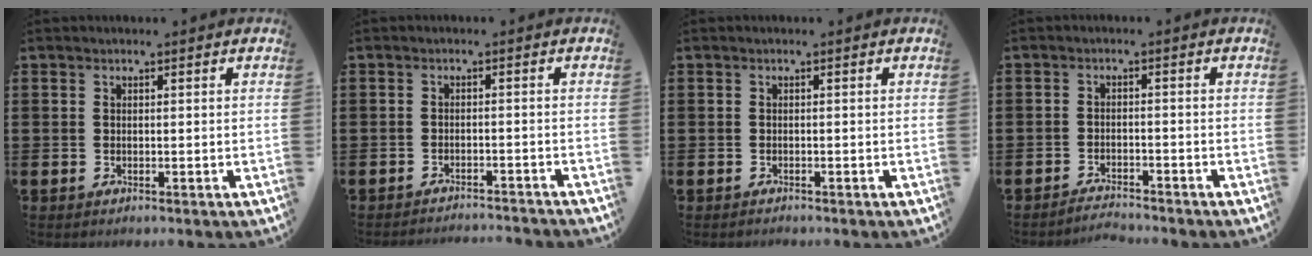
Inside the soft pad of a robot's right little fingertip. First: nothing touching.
{"total": 1.7, "force": [-1.7, -0.2, 0.0], "torque": [-0.001, 0.004, -0.036]}
{"total": 0.0}
{"total": 2.0, "force": [-2.0, -0.1, -0.1], "torque": [-0.004, 0.004, -0.042]}